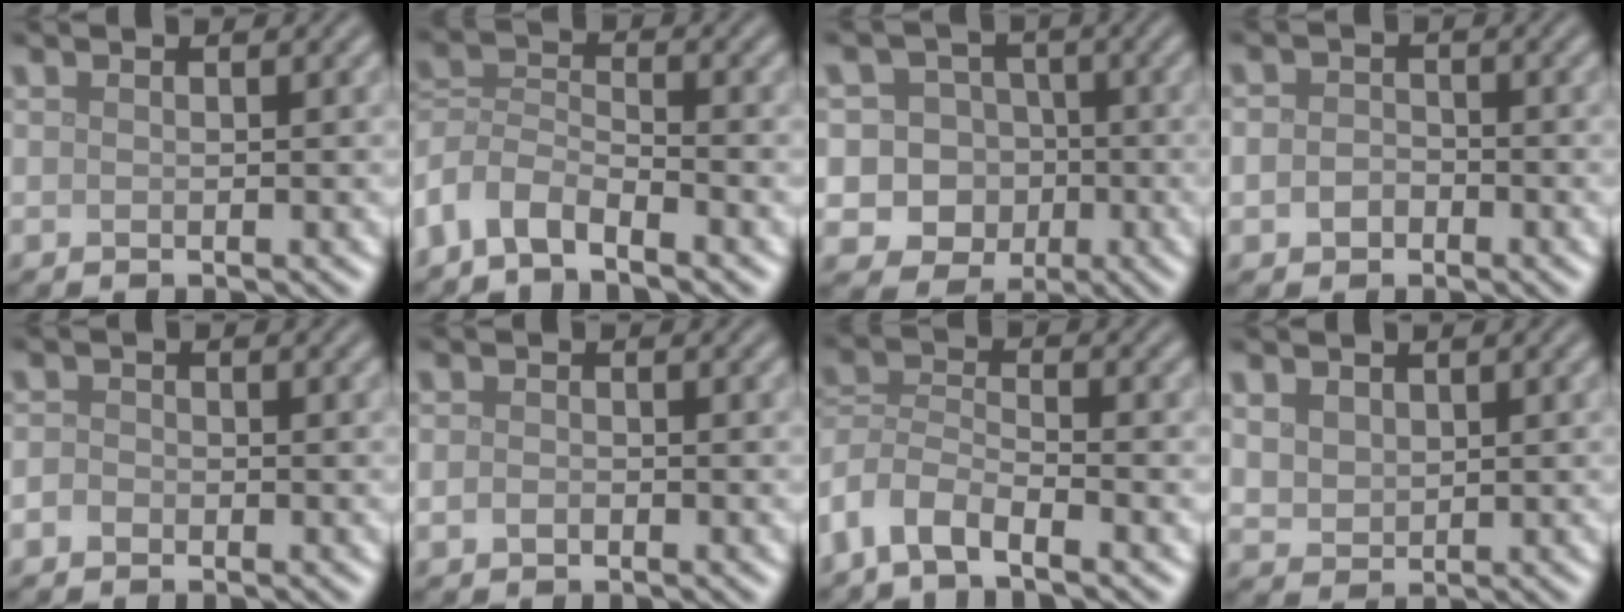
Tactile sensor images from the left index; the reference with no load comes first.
{"total": 4.1, "force": [-3.1, 1.7, 2.1], "torque": [-0.043, 0.000, -0.074]}
{"total": 8.0, "force": [-1.5, 7.4, 2.4], "torque": [-0.027, 0.013, -0.059]}
{"total": 1.8, "force": [-0.6, 1.5, 0.8], "torque": [-0.010, -0.001, -0.018]}
{"total": 1.0, "force": [-0.6, 0.8, 0.3], "torque": [-0.005, 0.000, -0.015]}
{"total": 0.9, "force": [-0.4, 0.6, 0.5], "torque": [-0.009, -0.002, -0.009]}
{"total": 4.5, "force": [-3.3, 1.6, 2.6], "torque": [-0.054, -0.003, -0.075]}
{"total": 2.1, "force": [1.0, 1.5, 0.9], "torque": [-0.023, -0.003, 0.024]}